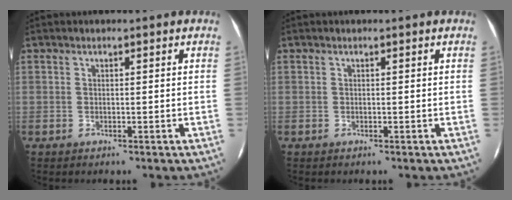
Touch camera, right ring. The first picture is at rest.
{"total": 0.0}